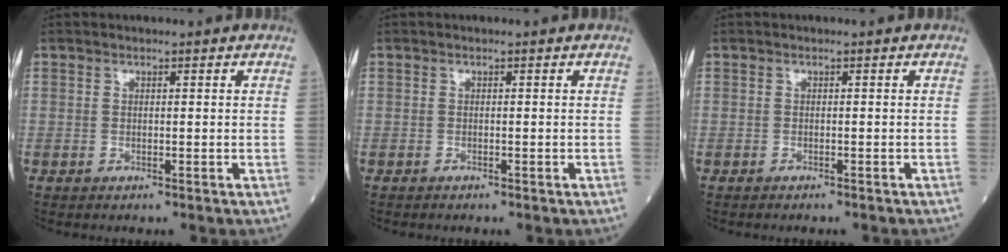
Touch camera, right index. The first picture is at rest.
{"total": 0.6, "force": [-0.6, 0.2, 0.1], "torque": [-0.010, -0.001, -0.008]}
{"total": 2.3, "force": [-2.1, 0.5, 0.8], "torque": [-0.016, -0.004, -0.022]}